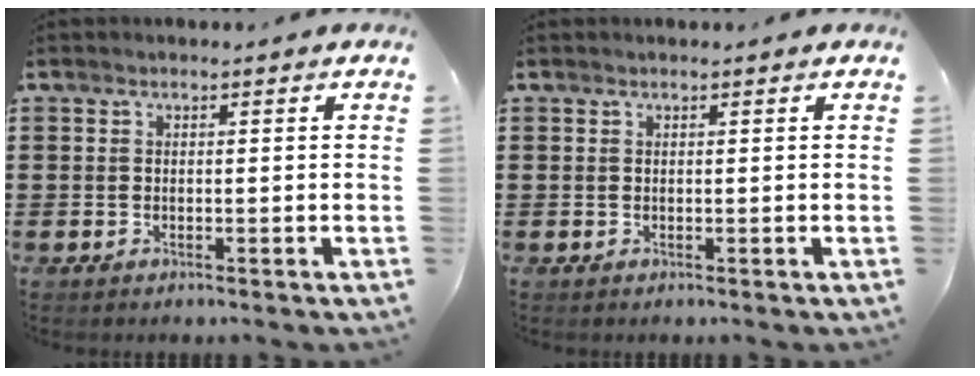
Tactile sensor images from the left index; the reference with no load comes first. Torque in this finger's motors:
{"motor_torque": [-0.10, 0.07, 0.01, -0.01]}